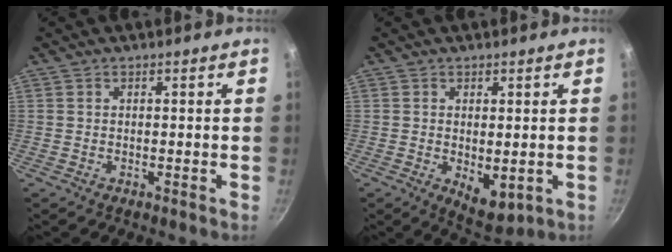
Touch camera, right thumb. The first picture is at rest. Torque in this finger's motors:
{"motor_torque": [-0.32, 0.49, -0.10, -0.04, 0.09]}